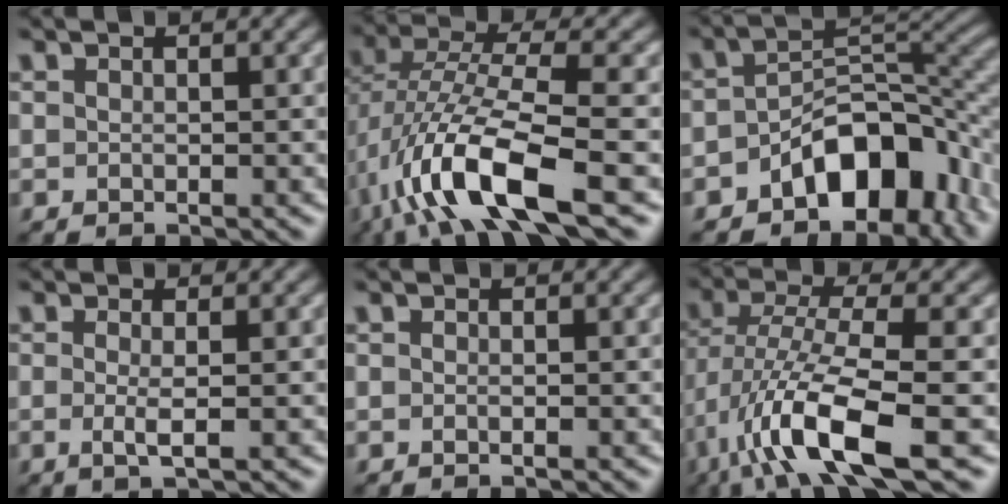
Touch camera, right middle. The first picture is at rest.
{"total": 10.8, "force": [-4.4, 3.4, 9.2], "torque": [-0.186, 0.006, -0.086]}
{"total": 8.5, "force": [-4.1, 4.6, 5.8], "torque": [-0.076, 0.013, -0.076]}
{"total": 1.7, "force": [-0.3, 0.2, 1.7], "torque": [-0.035, -0.006, -0.008]}
{"total": 0.0}
{"total": 9.6, "force": [-4.6, 2.6, 8.1], "torque": [-0.162, -0.002, -0.088]}